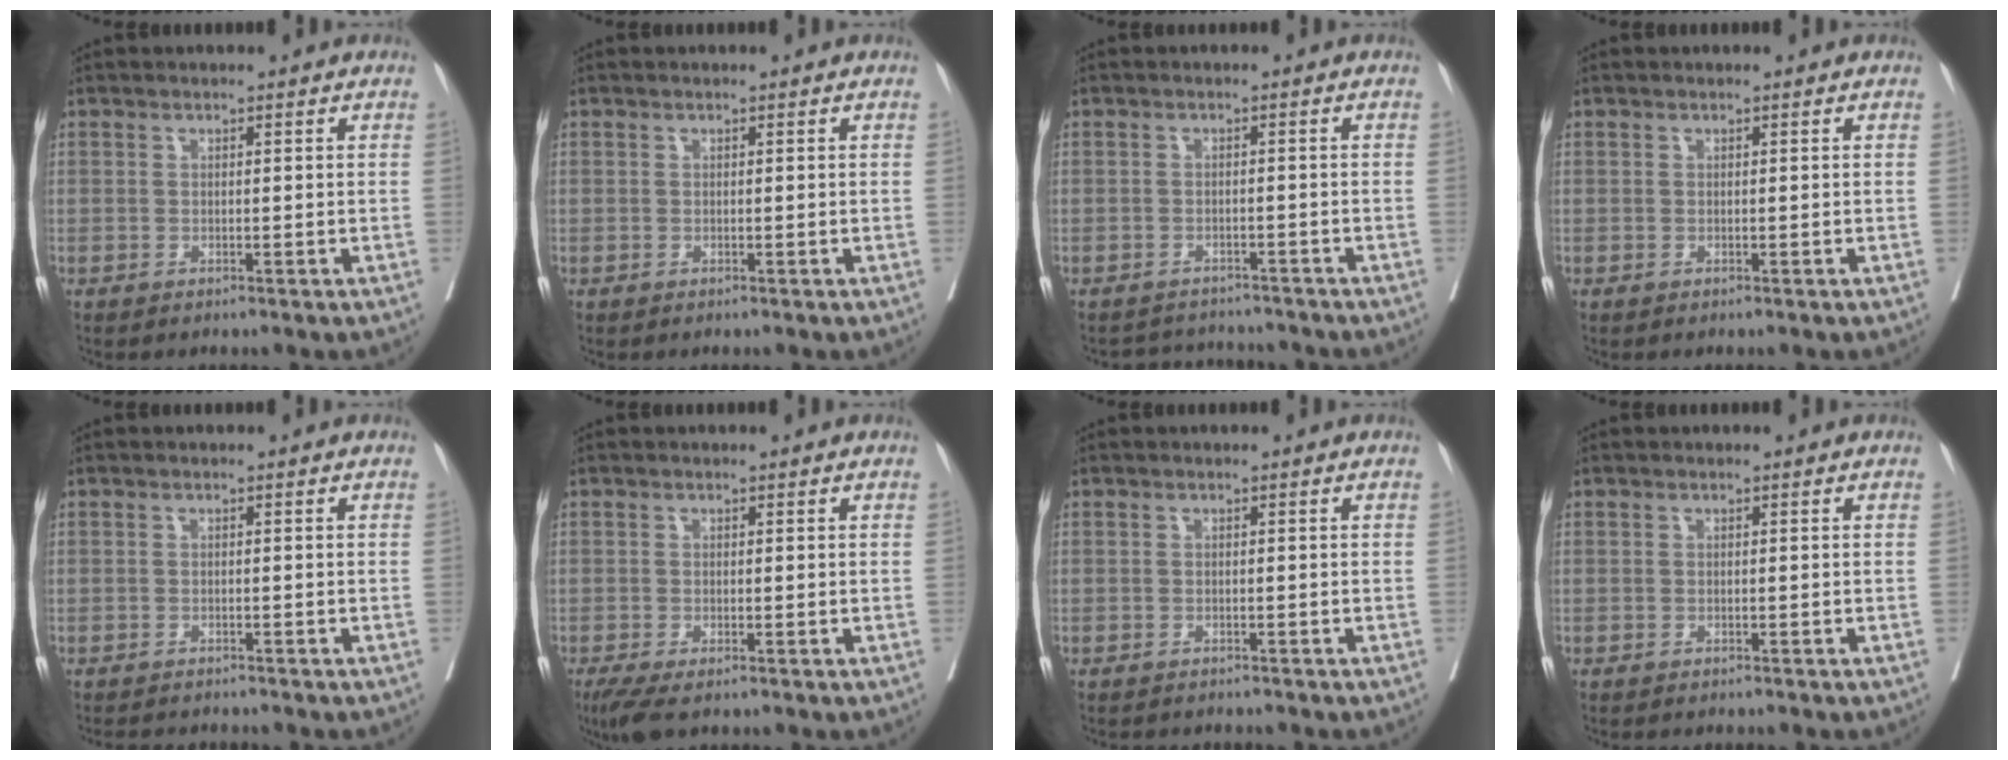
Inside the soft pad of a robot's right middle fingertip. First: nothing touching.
{"total": 0.0}
{"total": 5.1, "force": [-5.0, 0.7, -0.4], "torque": [0.008, 0.007, -0.069]}
{"total": 0.0}
{"total": 4.6, "force": [-4.4, 0.4, 1.2], "torque": [-0.009, -0.009, -0.064]}
{"total": 3.3, "force": [-2.3, 0.7, 2.3], "torque": [-0.045, -0.013, -0.040]}
{"total": 3.6, "force": [-3.4, 0.6, 0.7], "torque": [-0.005, -0.005, -0.047]}
{"total": 2.3, "force": [-2.2, 0.3, 0.8], "torque": [-0.012, -0.004, -0.027]}